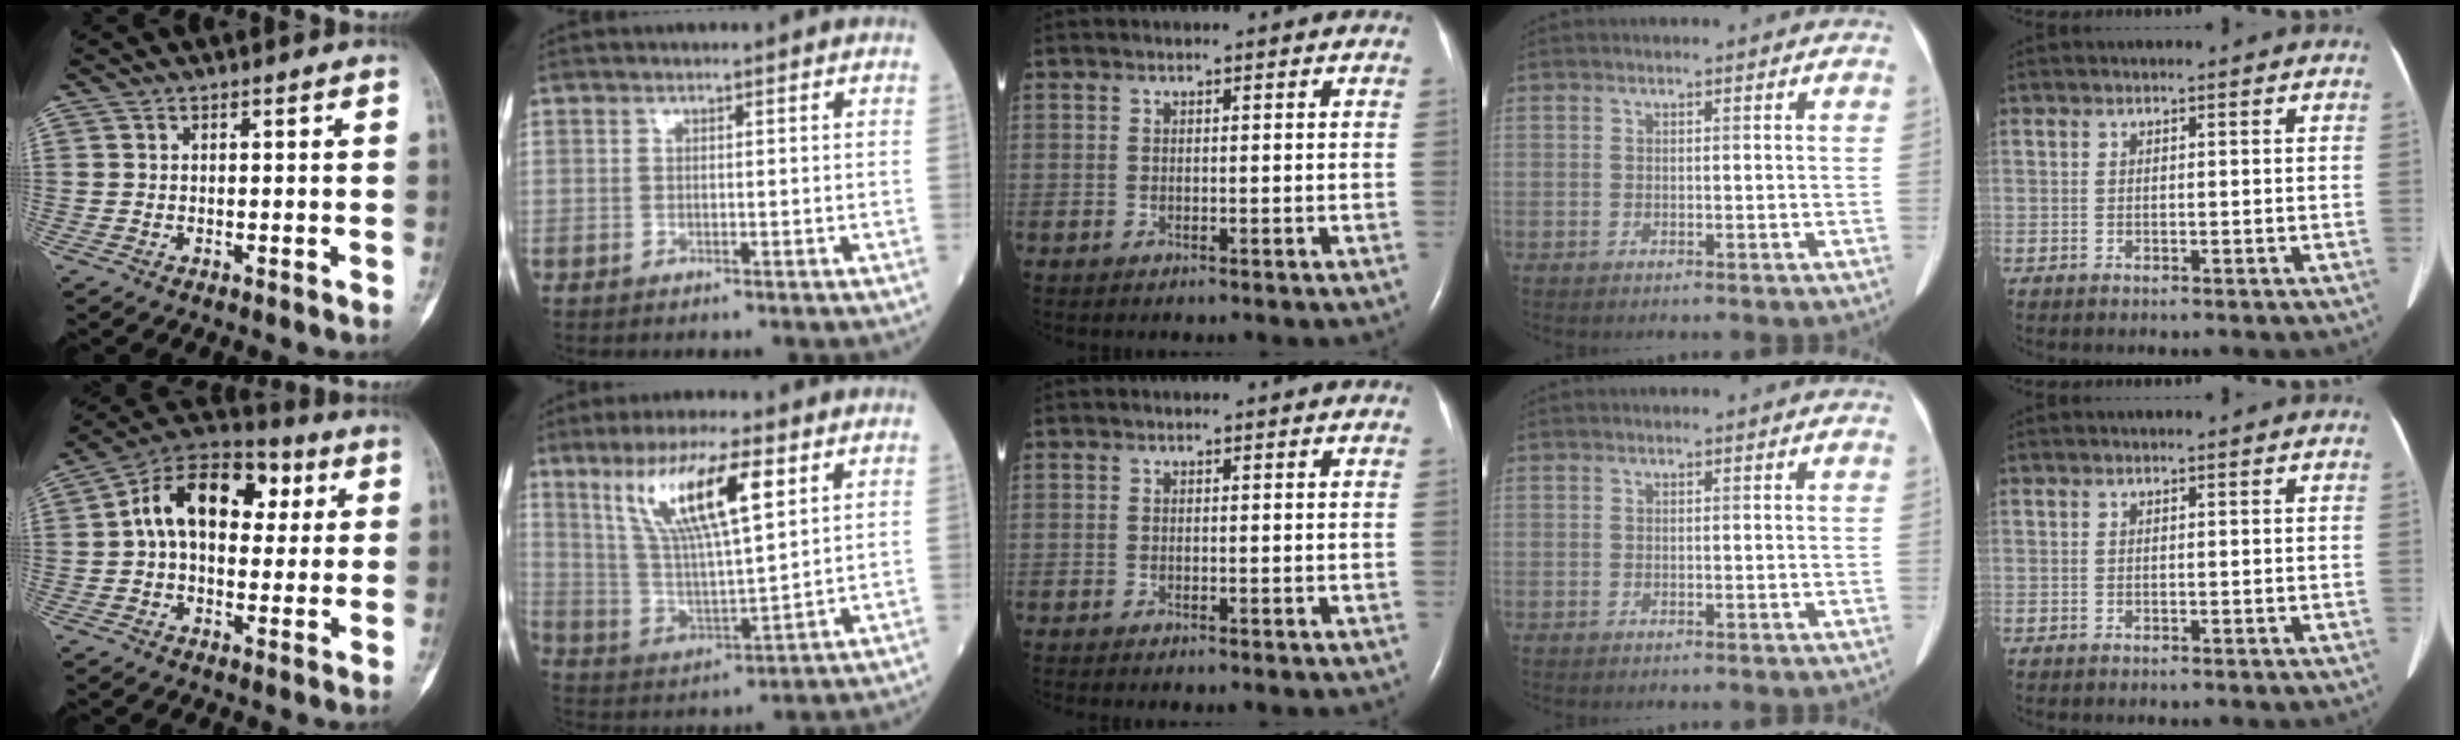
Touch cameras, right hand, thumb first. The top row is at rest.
{"thumb": {"total": 17.0, "force": [3.4, 11.2, 12.3], "torque": [-0.157, 0.030, 0.044]}, "index": {"total": 15.1, "force": [7.2, 2.9, 12.9], "torque": [-0.260, 0.012, 0.137]}, "middle": {"total": 1.3, "force": [-1.1, 0.2, 0.8], "torque": [-0.012, -0.003, -0.010]}}